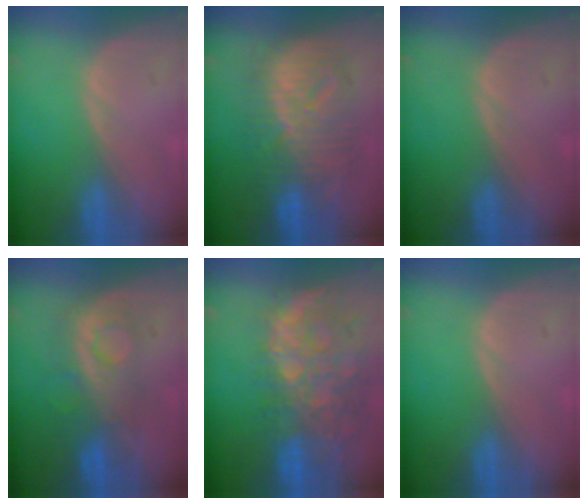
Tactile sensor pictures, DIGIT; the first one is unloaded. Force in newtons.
{"total": 12.3, "press": 12.2, "slide": 1.3}
{"total": 0.0}
{"total": 7.8, "press": 7.5, "slide": 2.0}
{"total": 13.6, "press": 11.1, "slide": 7.9}
{"total": 0.0}